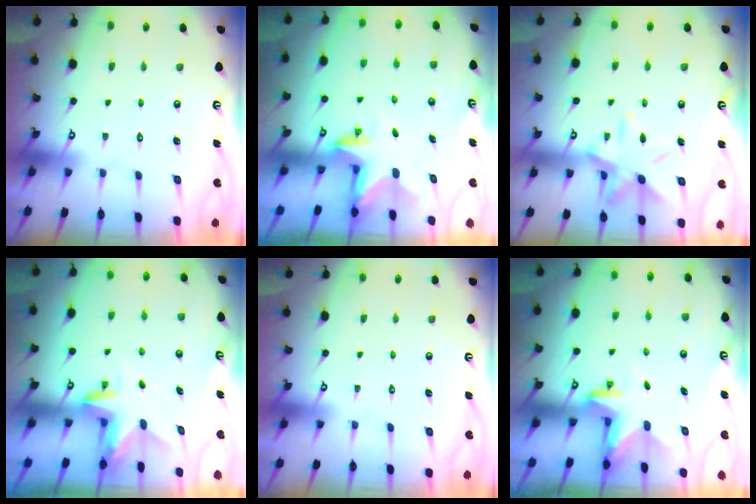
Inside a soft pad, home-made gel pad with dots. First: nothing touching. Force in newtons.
{"total": 2.8, "press": 2.8, "slide": 0.2}
{"total": 12.2, "press": 12.2, "slide": 0.9}
{"total": 4.2, "press": 4.2, "slide": 0.1}
{"total": 0.0}
{"total": 2.9, "press": 2.9, "slide": 0.1}